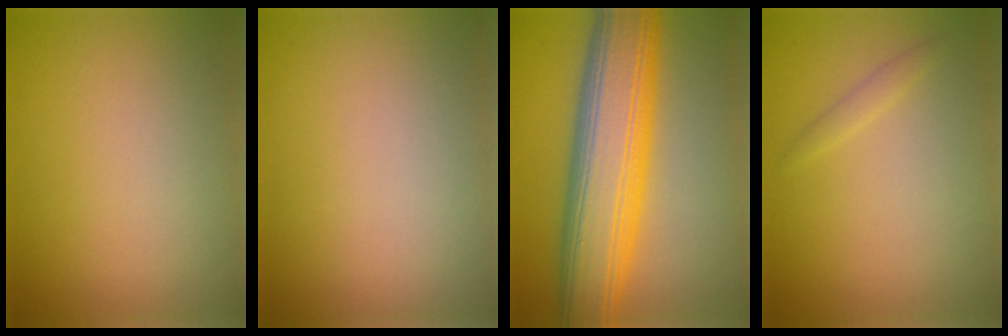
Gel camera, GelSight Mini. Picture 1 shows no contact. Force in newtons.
{"total": 0.0}
{"total": 11.4, "press": 11.4, "slide": 0.3}
{"total": 0.8, "press": 0.8, "slide": 0.0}